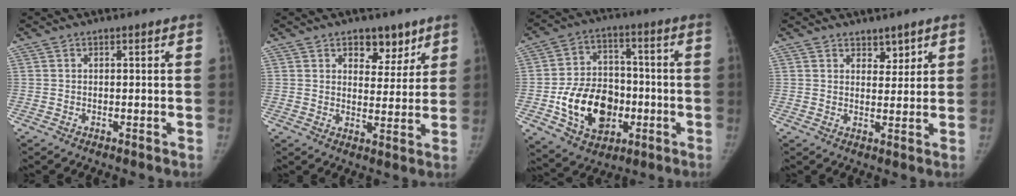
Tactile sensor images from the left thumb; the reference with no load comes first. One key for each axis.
{"total": 7.0, "fx": 4.4, "fy": 4.5, "fz": 3.1, "tx": -0.001, "ty": -0.025, "tz": 0.065}
{"total": 17.0, "fx": -4.3, "fy": 12.6, "fz": 10.5, "tx": -0.132, "ty": 0.024, "tz": -0.061}
{"total": 3.1, "fx": 2.3, "fy": 1.9, "fz": 0.9, "tx": 0.014, "ty": -0.015, "tz": 0.036}